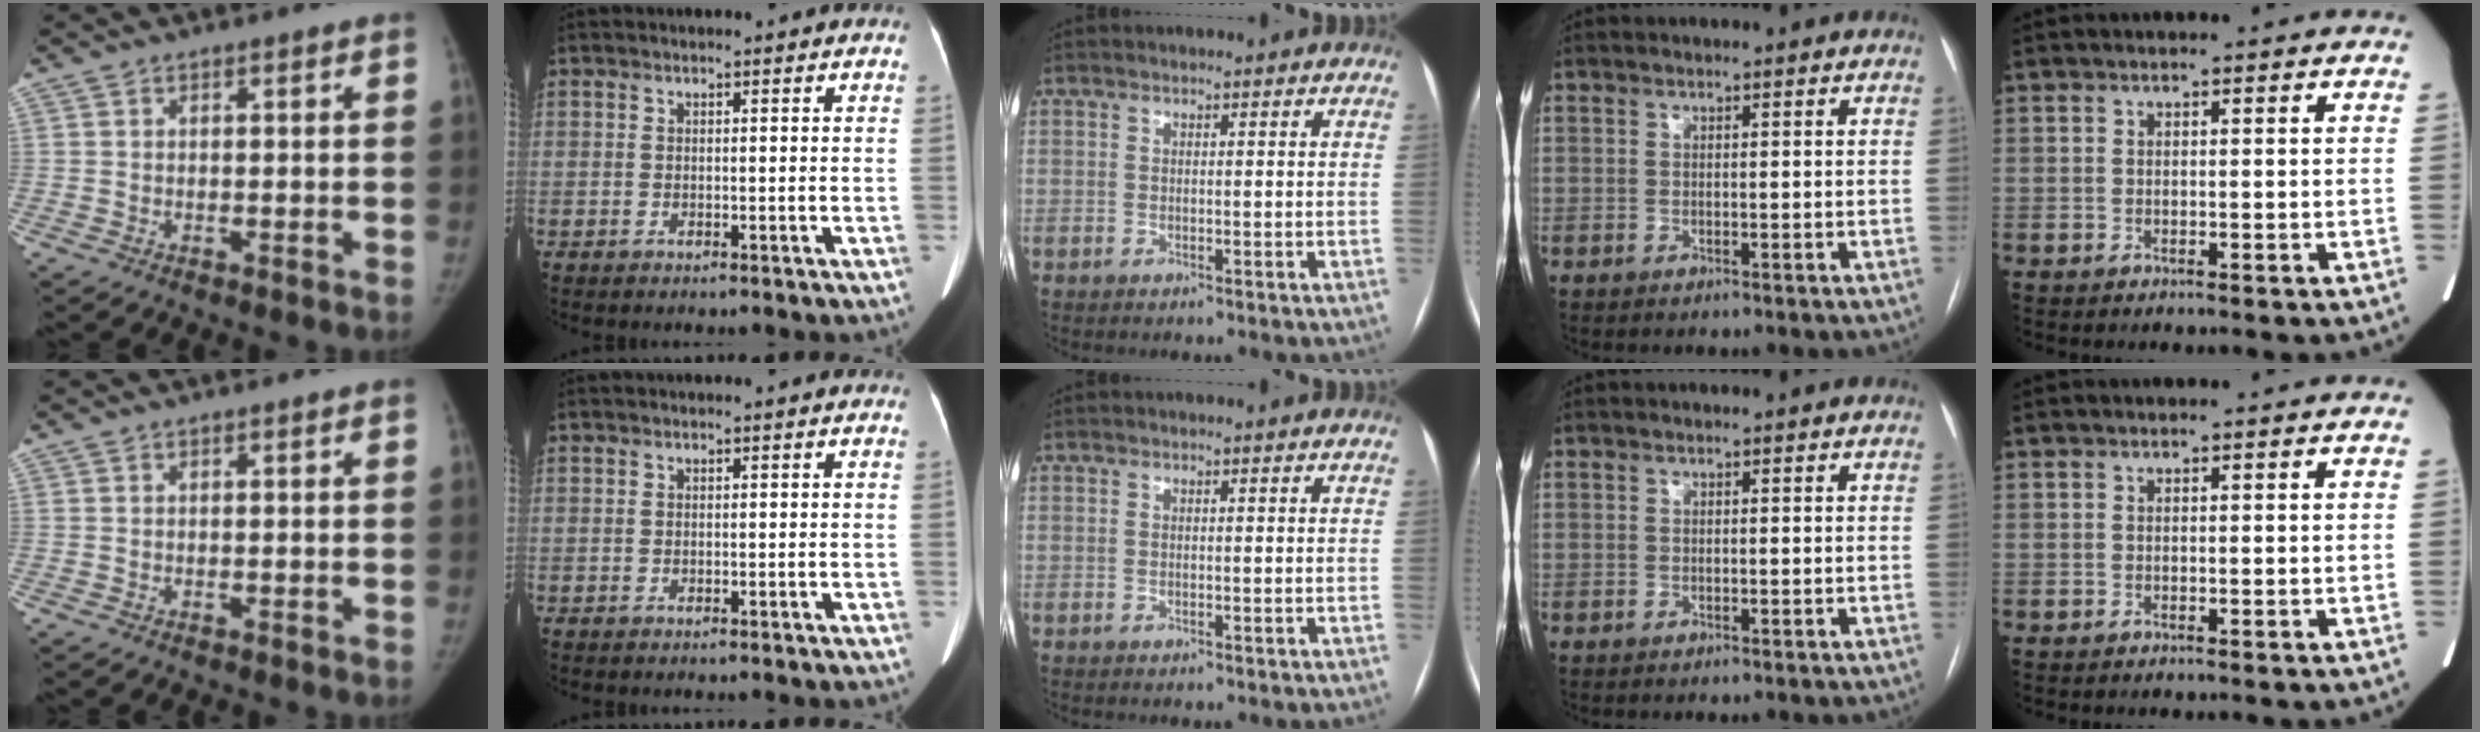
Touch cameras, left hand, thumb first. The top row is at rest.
{}